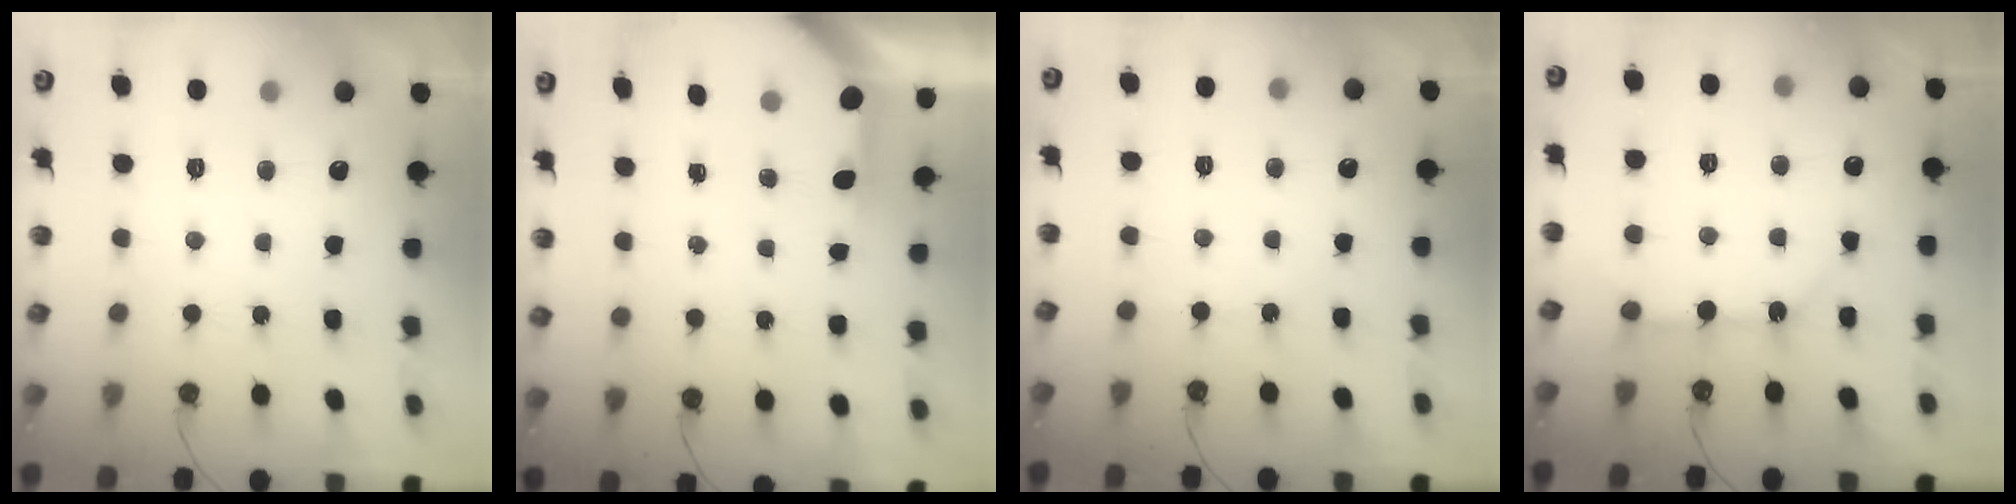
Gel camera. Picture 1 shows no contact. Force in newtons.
{"total": 4.2, "press": 4.2, "slide": 0.6}
{"total": 2.3, "press": 2.3, "slide": 0.4}
{"total": 10.4, "press": 10.4, "slide": 1.1}